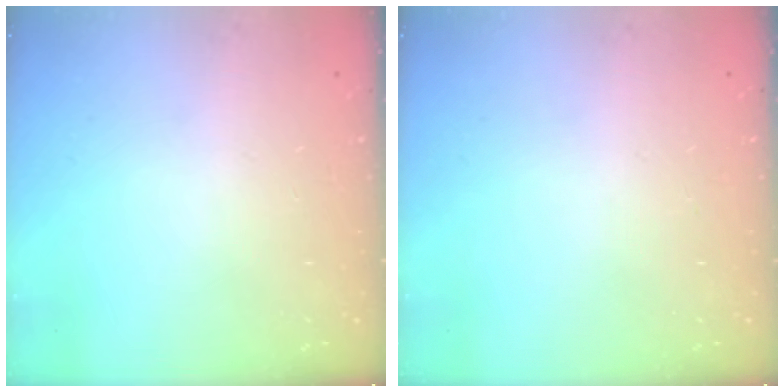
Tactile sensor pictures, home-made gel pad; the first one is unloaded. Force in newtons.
{"total": 0.0}